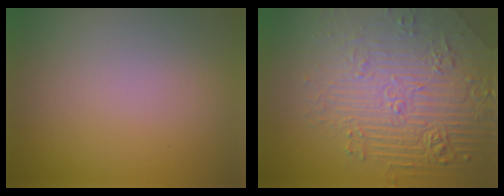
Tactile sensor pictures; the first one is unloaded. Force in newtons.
{"total": 8.9, "press": 6.1, "slide": 6.5}